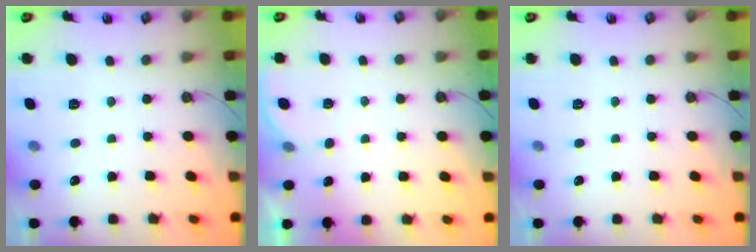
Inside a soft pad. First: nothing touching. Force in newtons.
{"total": 2.6, "press": 2.6, "slide": 0.2}
{"total": 0.0}